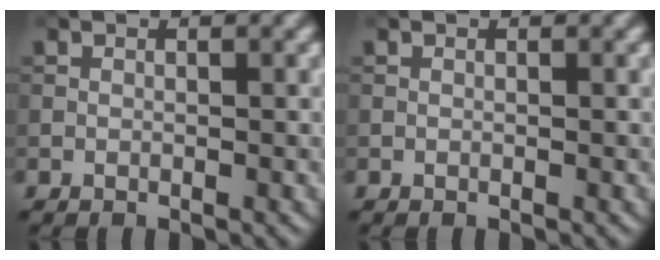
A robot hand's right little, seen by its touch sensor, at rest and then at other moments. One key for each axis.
{"total": 0.0}